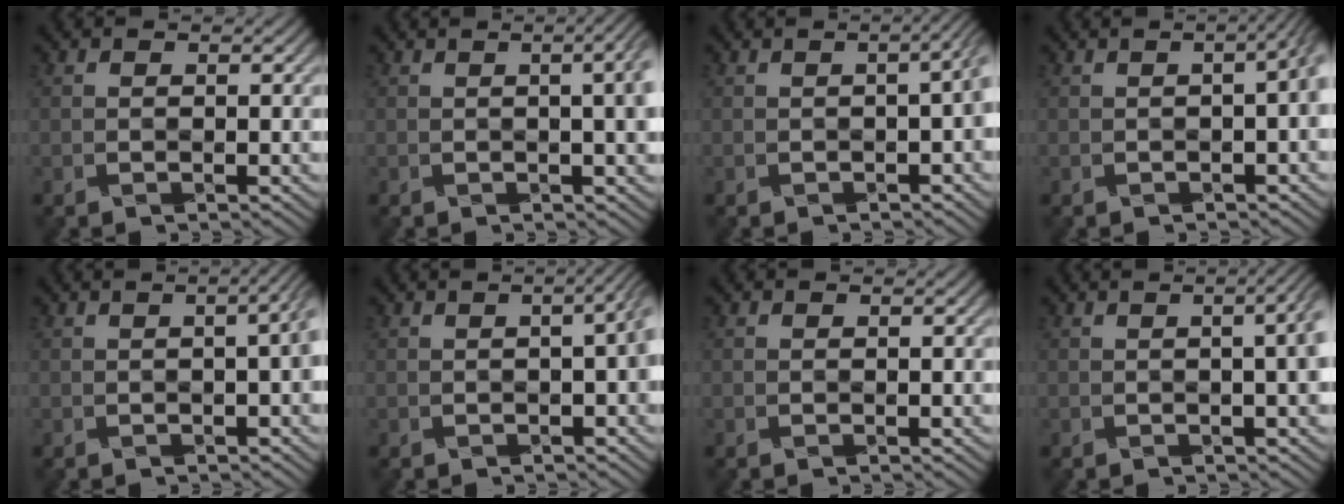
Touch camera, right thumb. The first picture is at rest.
{"total": 5.7, "force": [0.3, 1.5, 5.5], "torque": [-0.055, 0.015, 0.004]}
{"total": 3.5, "force": [-0.4, 0.7, 3.4], "torque": [-0.037, 0.009, -0.002]}
{"total": 3.8, "force": [-0.2, 0.9, 3.7], "torque": [-0.041, 0.010, 0.000]}
{"total": 4.1, "force": [-0.2, 1.0, 4.0], "torque": [-0.042, 0.009, 0.002]}
{"total": 3.4, "force": [-0.2, 0.7, 3.3], "torque": [-0.038, 0.009, 0.000]}
{"total": 0.0}
{"total": 5.3, "force": [0.0, 1.5, 5.1], "torque": [-0.047, 0.015, 0.001]}